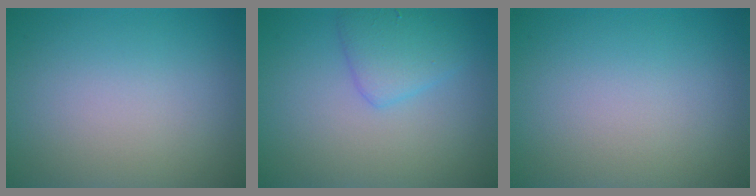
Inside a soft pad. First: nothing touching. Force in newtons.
{"total": 2.9, "press": 2.9, "slide": 0.1}
{"total": 0.0}